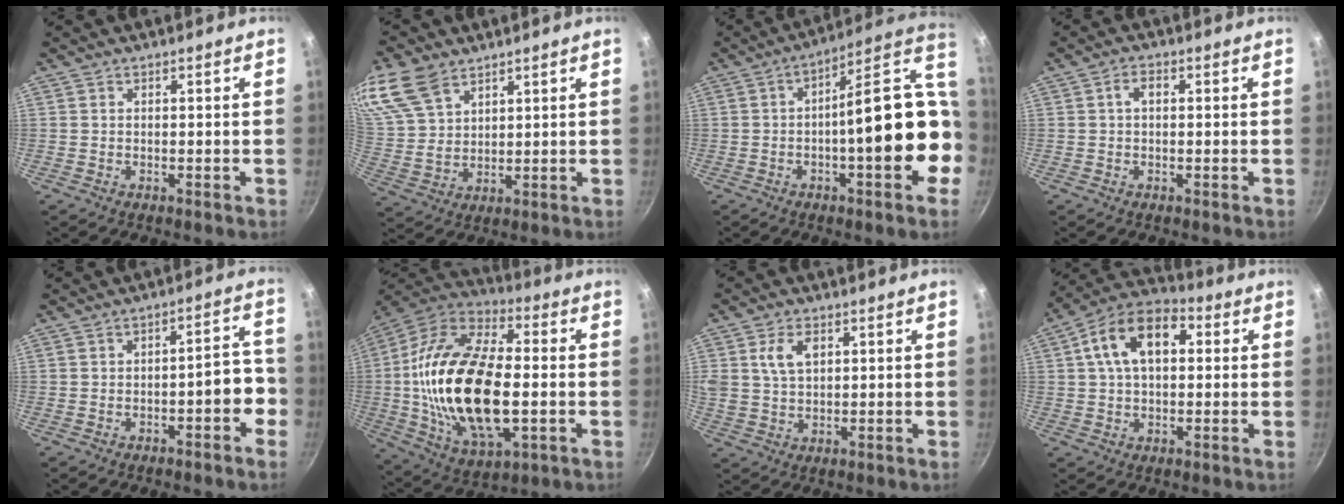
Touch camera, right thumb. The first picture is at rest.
{"total": 12.4, "force": [7.9, 7.4, 6.1], "torque": [-0.122, -0.006, 0.168]}
{"total": 21.0, "force": [-1.7, 7.5, 19.6], "torque": [-0.230, 0.037, -0.027]}
{"total": 1.8, "force": [0.2, 1.1, 1.4], "torque": [-0.023, 0.007, 0.003]}
{"total": 6.0, "force": [-2.6, 2.3, 4.8], "torque": [-0.045, 0.044, -0.028]}
{"total": 27.9, "force": [-1.5, 14.6, 23.8], "torque": [-0.454, 0.020, -0.028]}
{"total": 6.6, "force": [2.2, 4.2, 4.5], "torque": [-0.073, -0.002, 0.040]}
{"total": 13.7, "force": [3.1, 8.5, 10.3], "torque": [-0.147, 0.028, 0.033]}